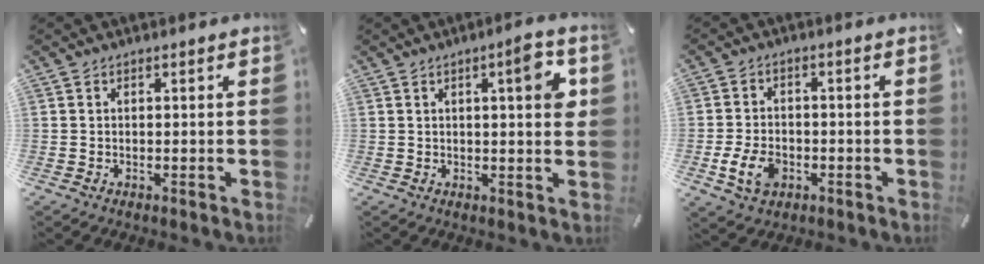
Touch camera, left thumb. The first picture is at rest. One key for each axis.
{"total": 7.6, "fx": 2.6, "fy": 1.4, "fz": 7.0, "tx": -0.096, "ty": -0.011, "tz": 0.033}
{"total": 7.3, "fx": -2.5, "fy": 5.2, "fz": 4.5, "tx": -0.094, "ty": 0.004, "tz": -0.048}